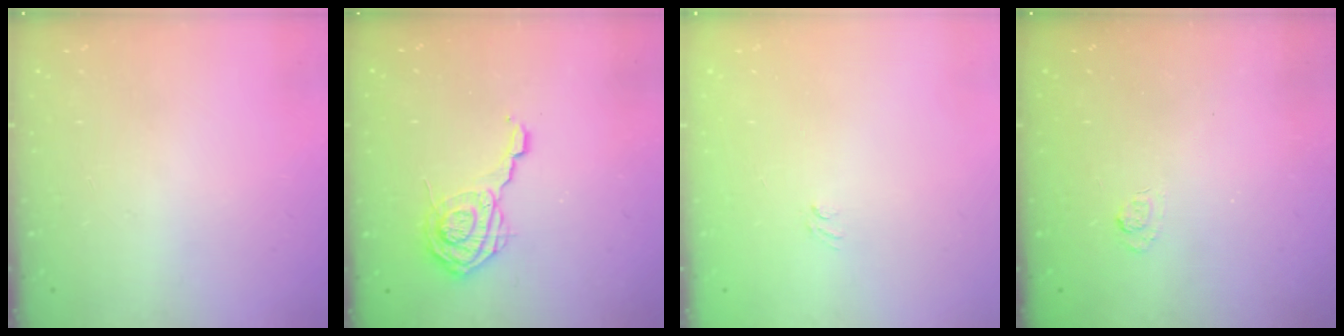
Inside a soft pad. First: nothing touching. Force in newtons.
{"total": 11.2, "press": 11.2, "slide": 0.9}
{"total": 3.3, "press": 3.1, "slide": 1.2}
{"total": 2.6, "press": 2.2, "slide": 1.4}